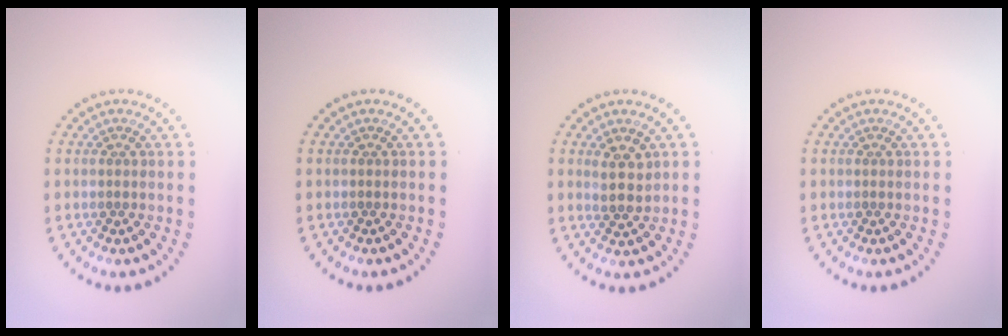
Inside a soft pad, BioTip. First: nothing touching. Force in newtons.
{"total": 0.0}
{"total": 2.2, "press": 2.0, "slide": 1.0}
{"total": 0.0}